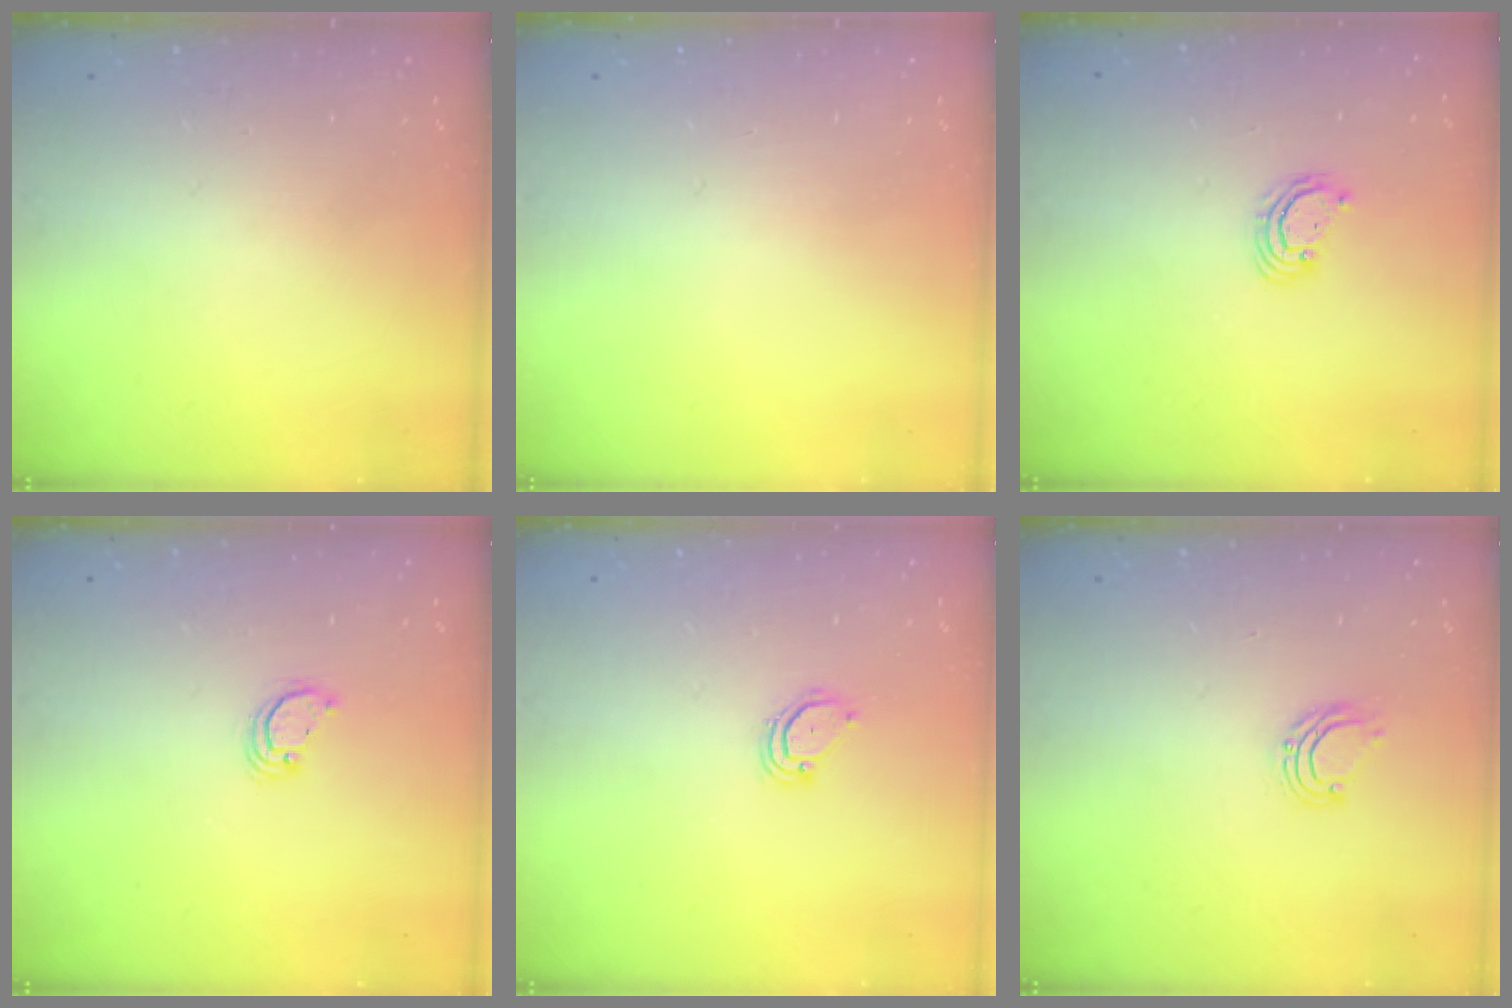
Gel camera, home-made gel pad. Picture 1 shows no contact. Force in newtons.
{"total": 0.0}
{"total": 2.9, "press": 2.9, "slide": 0.3}
{"total": 2.9, "press": 2.9, "slide": 0.1}
{"total": 3.4, "press": 3.4, "slide": 0.2}
{"total": 6.6, "press": 6.6, "slide": 0.5}